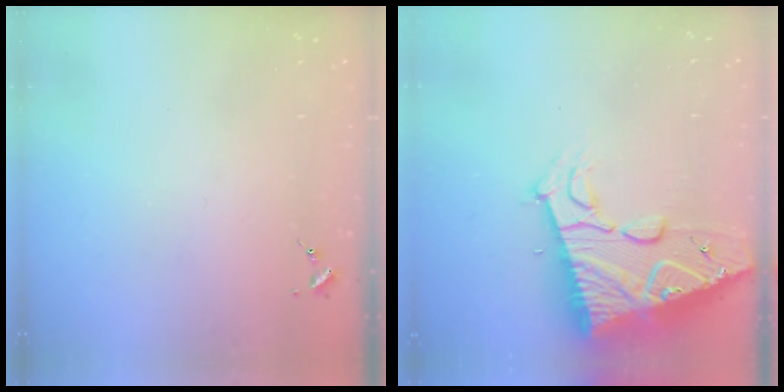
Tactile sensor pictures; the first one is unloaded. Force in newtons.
{"total": 18.3, "press": 18.2, "slide": 1.7}